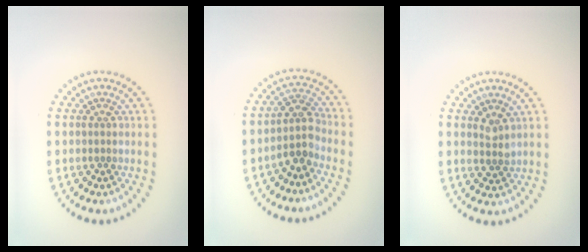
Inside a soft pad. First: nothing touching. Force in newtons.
{"total": 2.7, "press": 2.1, "slide": 1.6}
{"total": 1.4, "press": 1.1, "slide": 0.8}